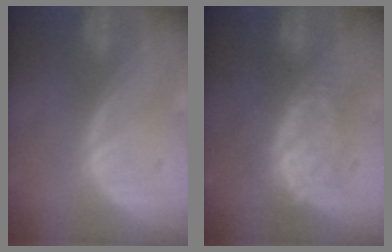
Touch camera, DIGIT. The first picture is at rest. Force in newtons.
{"total": 8.7, "press": 7.4, "slide": 4.6}